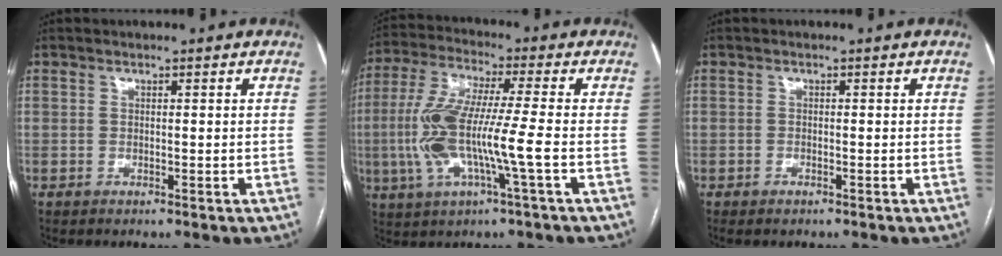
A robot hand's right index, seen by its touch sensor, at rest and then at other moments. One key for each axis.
{"total": 12.8, "fx": -2.4, "fy": 0.9, "fz": 12.6, "tx": -0.270, "ty": 0.005, "tz": -0.049}
{"total": 0.7, "fx": -0.4, "fy": 0.3, "fz": 0.4, "tx": -0.009, "ty": 0.000, "tz": -0.002}